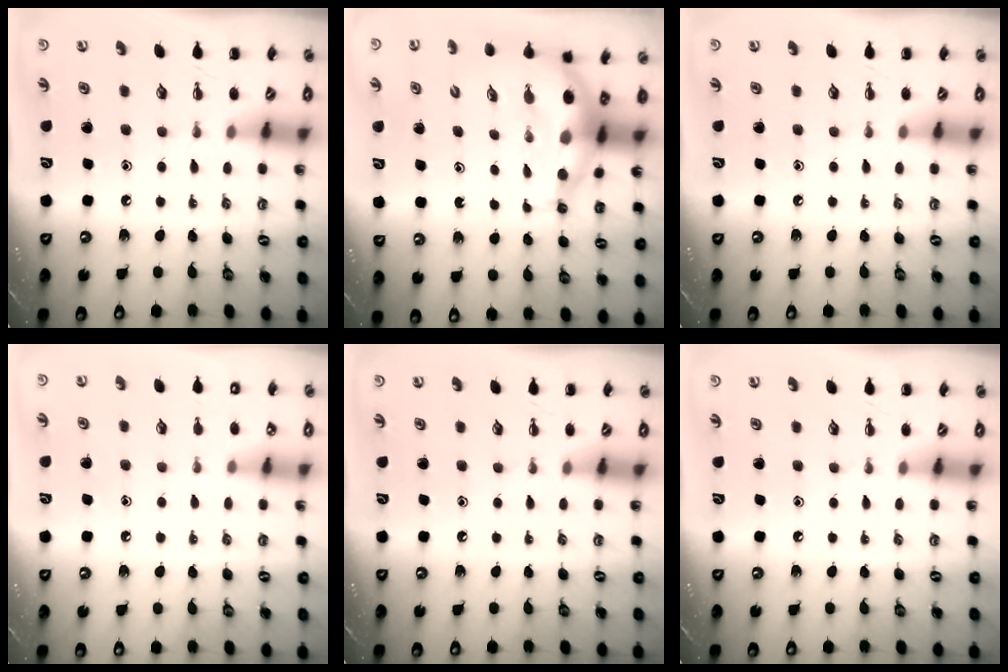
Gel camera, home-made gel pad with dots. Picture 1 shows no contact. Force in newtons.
{"total": 8.5, "press": 8.2, "slide": 2.1}
{"total": 0.0}
{"total": 8.1, "press": 7.8, "slide": 2.0}
{"total": 0.0}
{"total": 0.0}